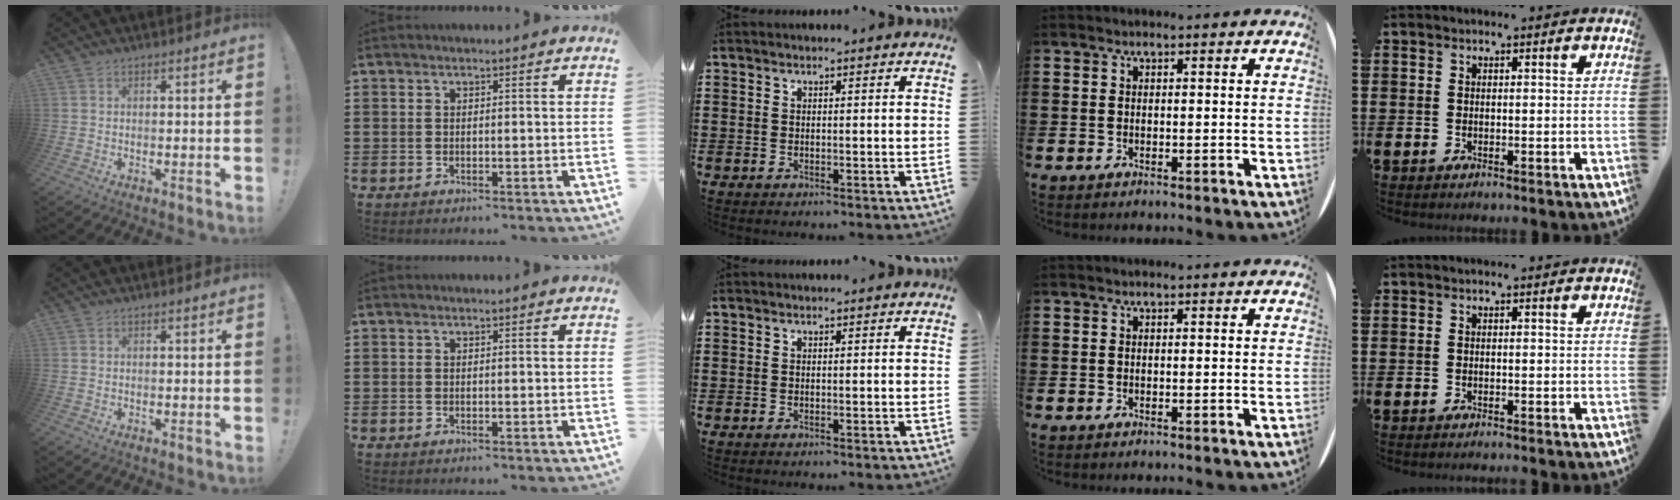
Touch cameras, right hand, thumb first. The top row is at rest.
{}